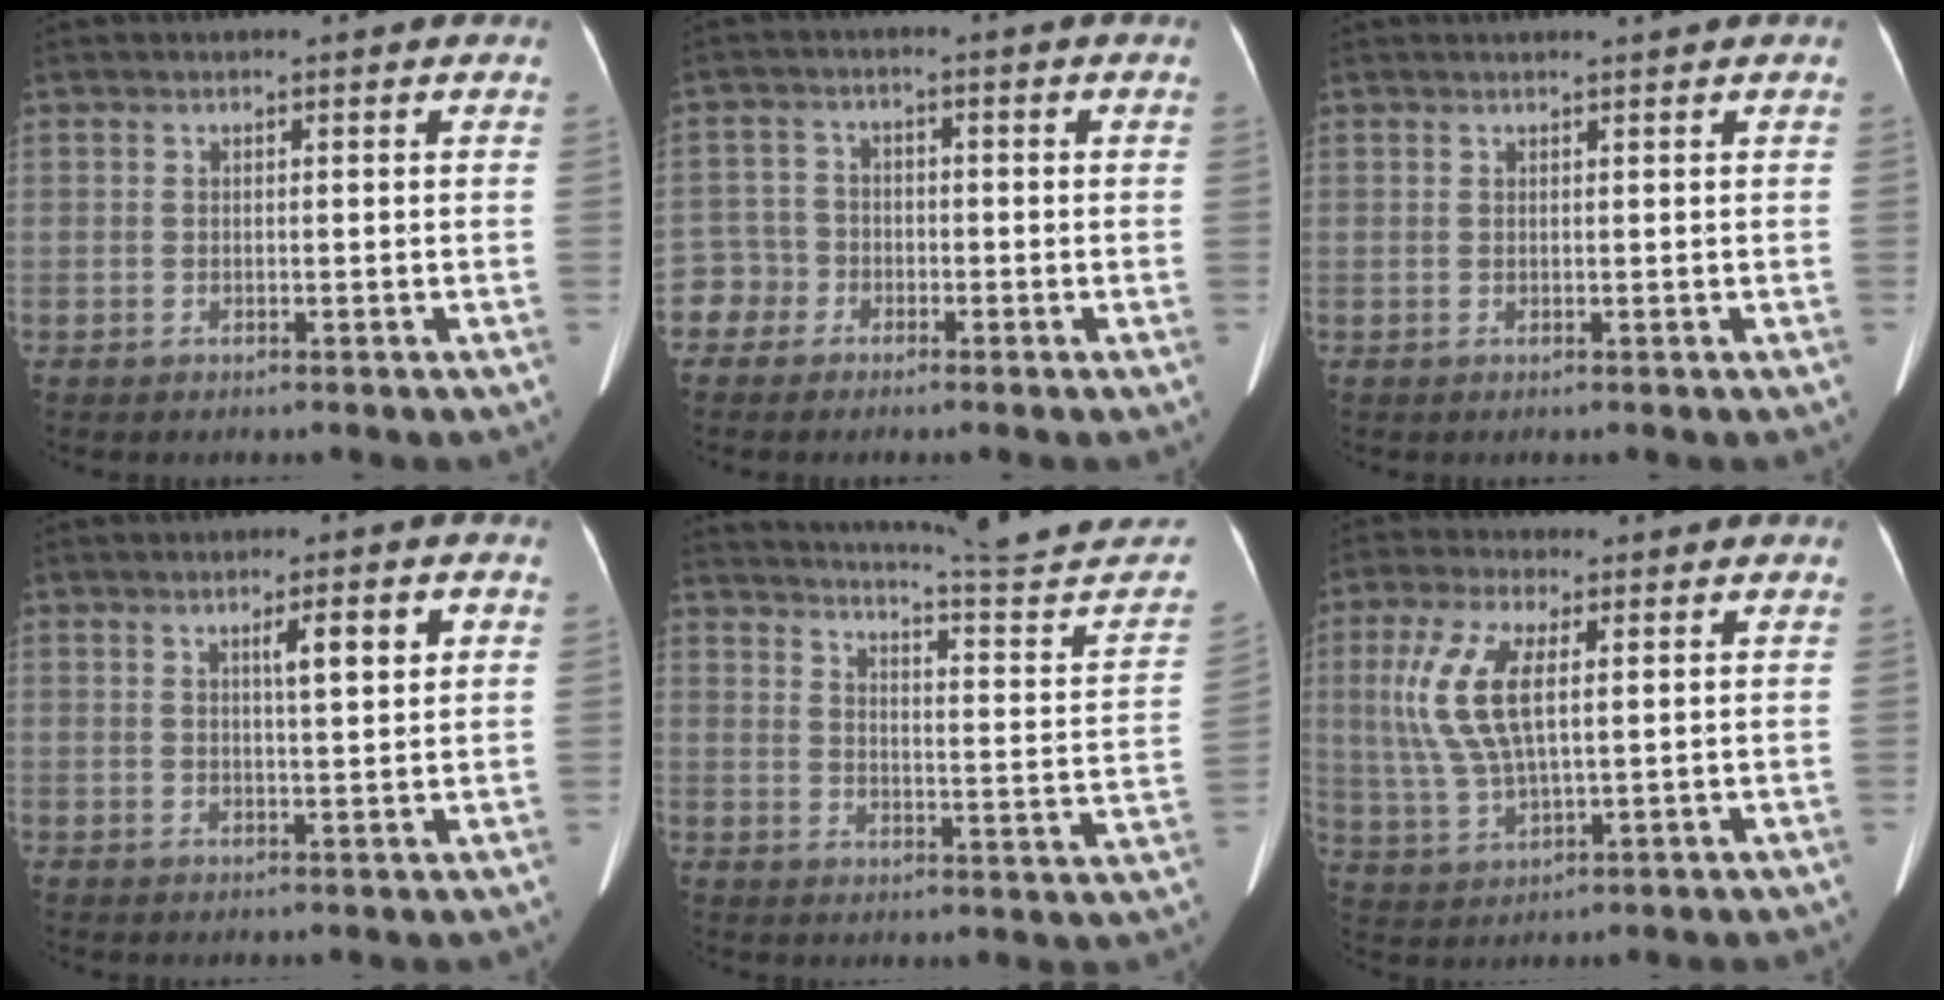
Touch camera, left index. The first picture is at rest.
{"total": 4.0, "force": [-2.4, 3.2, -0.4], "torque": [0.014, 0.013, -0.052]}
{"total": 1.3, "force": [1.1, -0.4, 0.5], "torque": [-0.008, 0.004, 0.024]}
{"total": 4.4, "force": [1.6, 0.4, 4.1], "torque": [-0.065, 0.005, 0.026]}
{"total": 24.9, "force": [23.2, -0.3, 8.9], "torque": [-0.138, -0.093, 0.285]}
{"total": 9.7, "force": [2.2, 3.0, 8.9], "torque": [-0.211, 0.008, 0.048]}